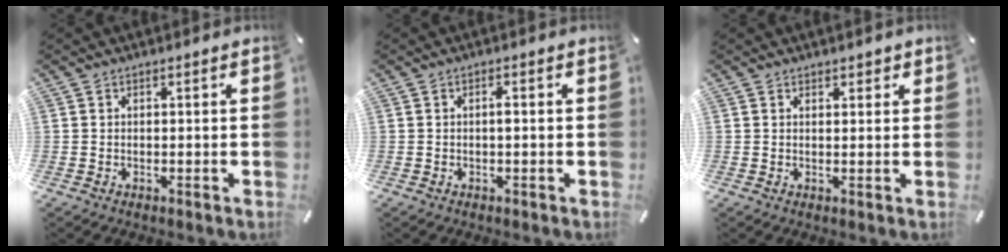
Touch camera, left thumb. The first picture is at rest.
{"total": 1.3, "force": [-0.1, 0.3, 1.2], "torque": [-0.025, 0.000, -0.002]}
{"total": 1.3, "force": [0.9, 0.9, 0.4], "torque": [0.001, -0.002, 0.015]}